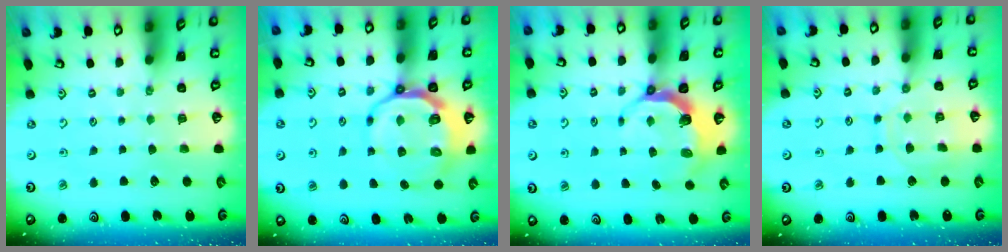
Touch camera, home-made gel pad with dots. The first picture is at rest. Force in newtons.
{"total": 10.1, "press": 9.4, "slide": 3.6}
{"total": 5.8, "press": 4.4, "slide": 3.7}
{"total": 10.3, "press": 10.2, "slide": 0.7}